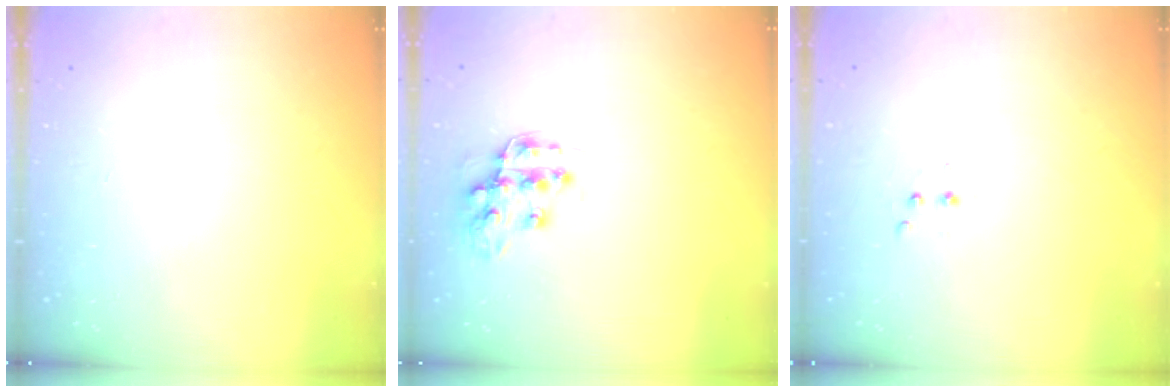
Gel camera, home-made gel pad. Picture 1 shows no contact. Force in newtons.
{"total": 13.0, "press": 13.0, "slide": 1.0}
{"total": 2.5, "press": 2.4, "slide": 0.5}